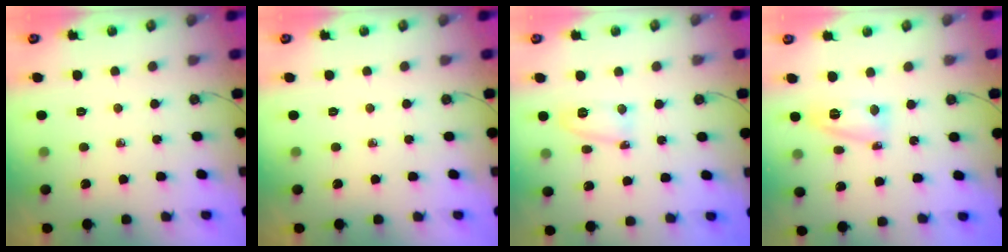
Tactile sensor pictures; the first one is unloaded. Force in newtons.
{"total": 0.0}
{"total": 6.3, "press": 6.3, "slide": 0.5}
{"total": 10.2, "press": 10.2, "slide": 0.7}